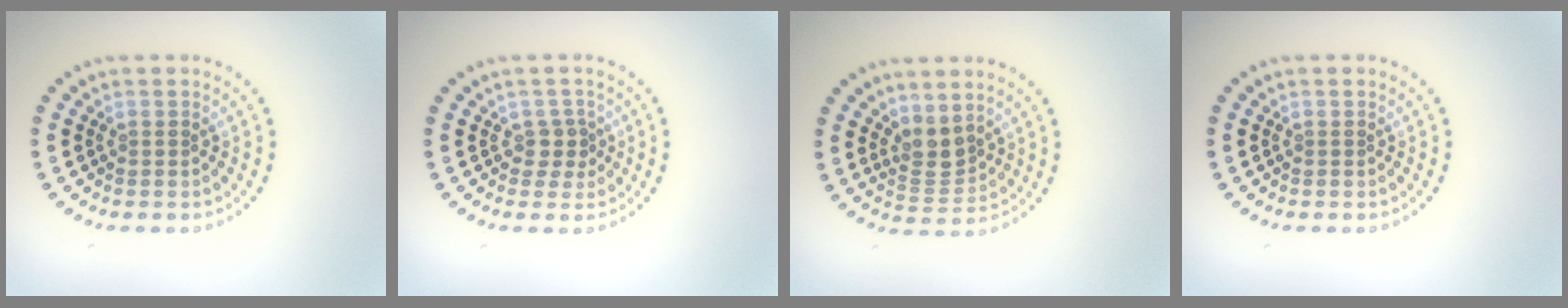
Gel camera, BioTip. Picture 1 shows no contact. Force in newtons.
{"total": 1.7, "press": 1.4, "slide": 0.9}
{"total": 2.8, "press": 2.2, "slide": 1.6}
{"total": 0.0}